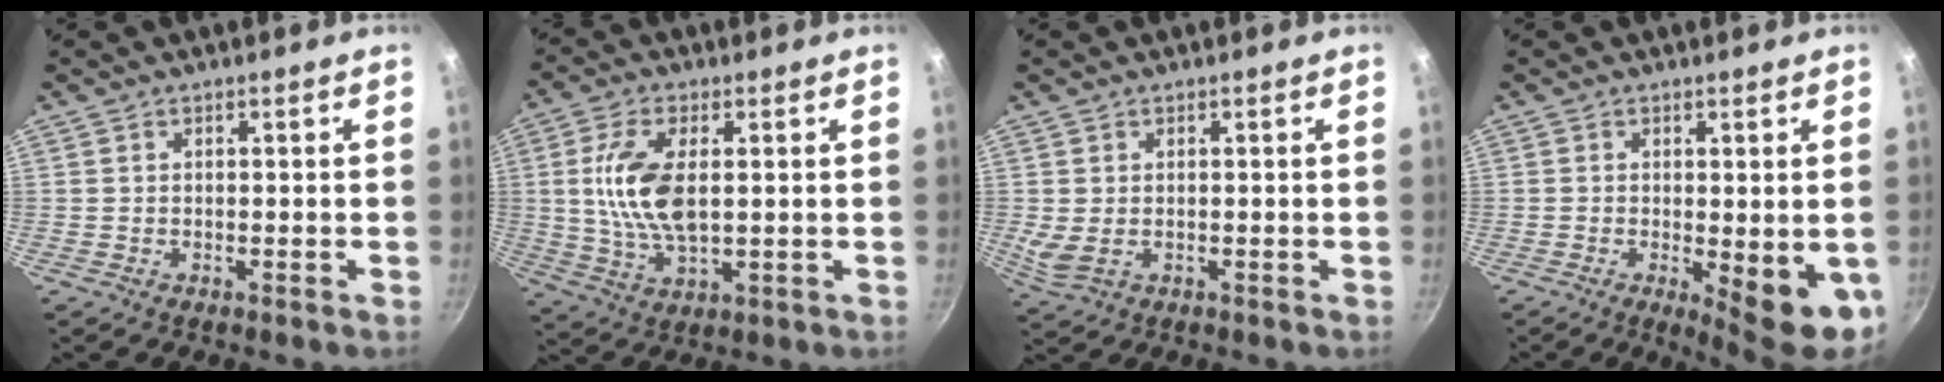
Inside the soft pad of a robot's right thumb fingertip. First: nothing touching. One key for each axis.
{"total": 11.9, "fx": 1.4, "fy": 5.7, "fz": 10.4, "tx": -0.214, "ty": -0.008, "tz": 0.032}
{"total": 3.2, "fx": -0.1, "fy": 2.0, "fz": 2.5, "tx": -0.064, "ty": -0.004, "tz": 0.007}
{"total": 10.4, "fx": -3.0, "fy": 3.4, "fz": 9.3, "tx": -0.111, "ty": -0.020, "tz": -0.030}